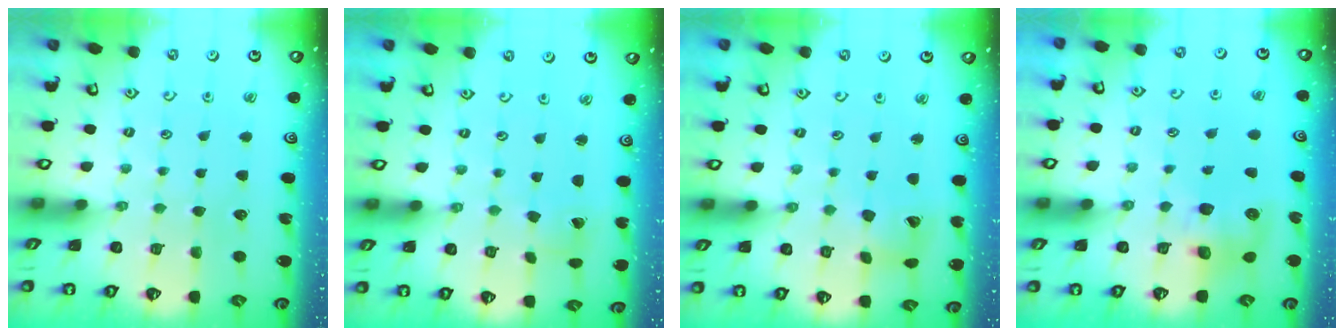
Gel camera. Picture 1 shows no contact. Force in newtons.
{"total": 2.0, "press": 2.0, "slide": 0.2}
{"total": 8.3, "press": 8.2, "slide": 1.2}
{"total": 7.5, "press": 7.4, "slide": 1.0}